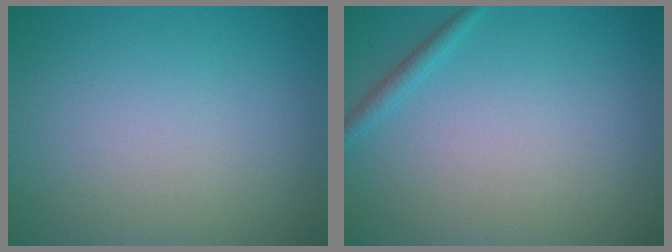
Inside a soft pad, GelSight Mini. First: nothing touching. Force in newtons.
{"total": 1.1, "press": 1.1, "slide": 0.1}